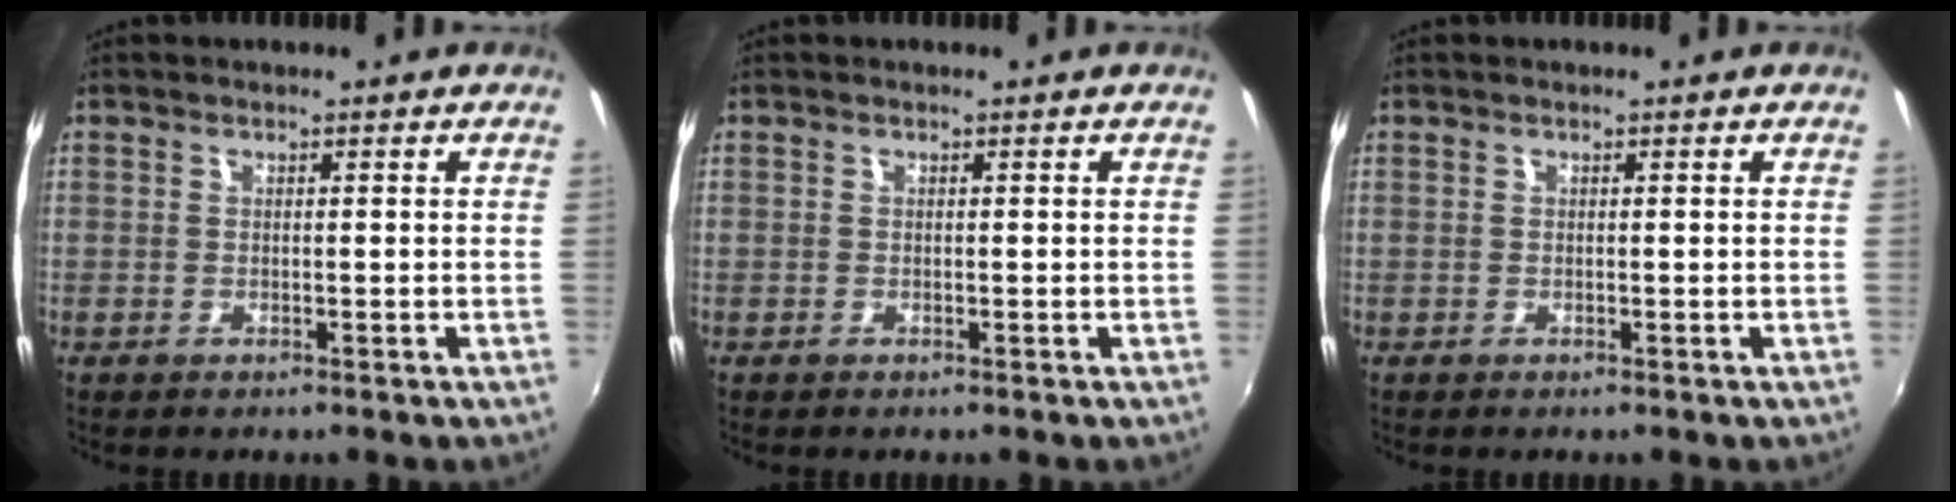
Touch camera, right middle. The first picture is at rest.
{"total": 0.0}
{"total": 0.0}